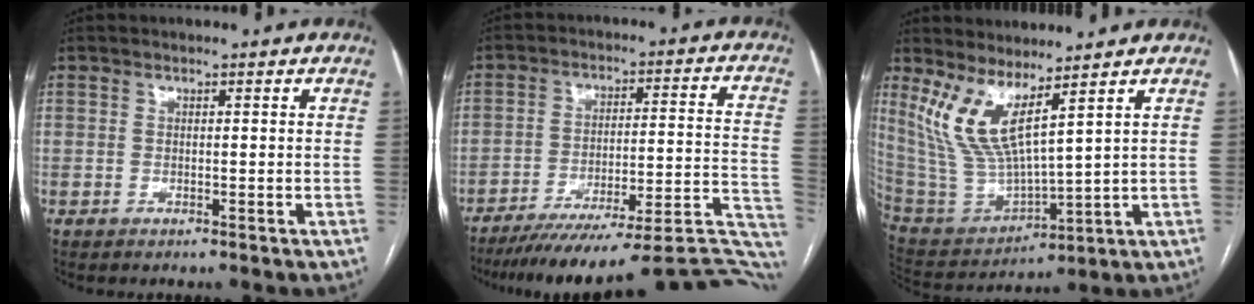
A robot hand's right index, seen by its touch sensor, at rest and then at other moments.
{"total": 27.4, "force": [-23.3, 3.6, 14.1], "torque": [-0.097, 0.013, -0.308]}
{"total": 10.4, "force": [6.1, 1.5, 8.3], "torque": [-0.198, -0.013, 0.140]}